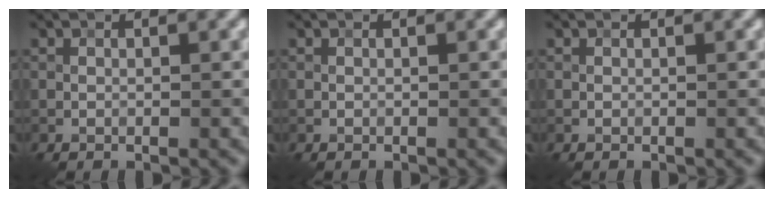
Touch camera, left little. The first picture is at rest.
{"total": 0.0}
{"total": 0.0}